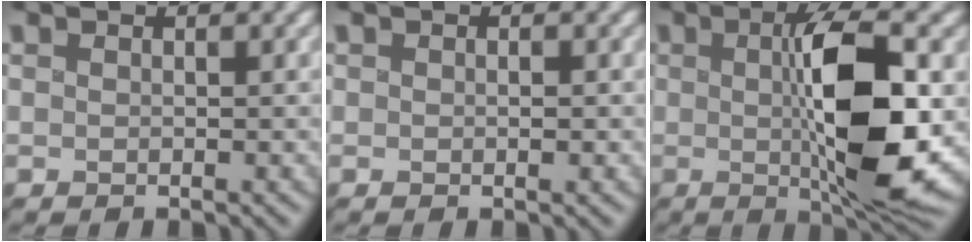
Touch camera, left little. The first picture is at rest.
{"total": 1.0, "force": [-0.8, -0.5, -0.3], "torque": [-0.006, -0.007, 0.011]}
{"total": 9.2, "force": [-0.6, 2.1, 8.9], "torque": [-0.151, -0.006, 0.009]}